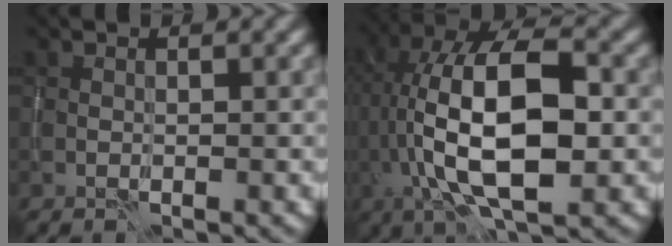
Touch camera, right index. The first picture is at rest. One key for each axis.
{"total": 13.0, "fx": -0.7, "fy": 5.3, "fz": 11.9, "tx": -0.210, "ty": 0.024, "tz": -0.022}